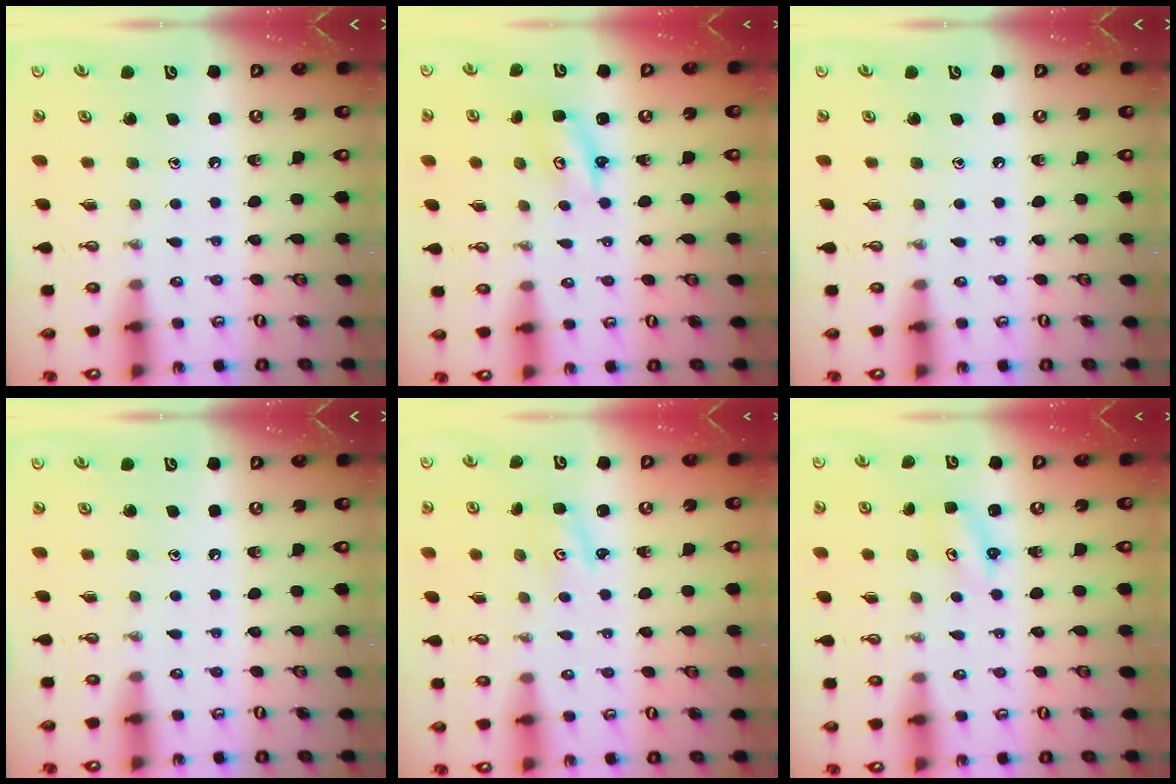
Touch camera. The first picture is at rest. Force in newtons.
{"total": 2.6, "press": 2.6, "slide": 0.2}
{"total": 0.0}
{"total": 0.0}
{"total": 1.6, "press": 1.6, "slide": 0.3}
{"total": 2.8, "press": 2.8, "slide": 0.3}